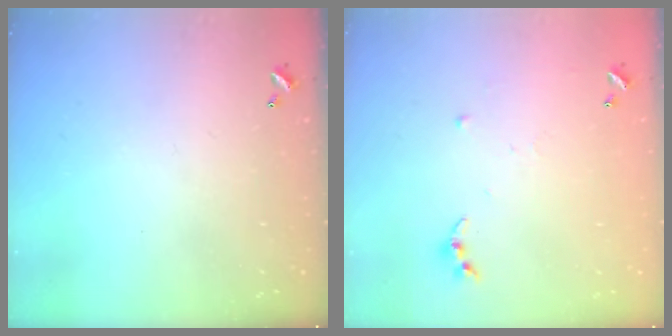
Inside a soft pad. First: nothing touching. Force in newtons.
{"total": 4.8, "press": 4.7, "slide": 0.5}